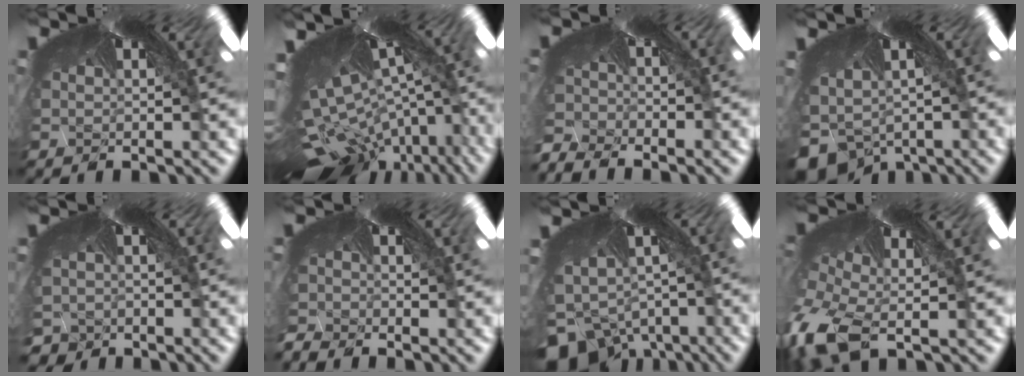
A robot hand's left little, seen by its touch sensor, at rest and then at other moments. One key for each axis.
{"total": 8.5, "fx": -8.5, "fy": 0.2, "fz": 0.1, "tx": -0.046, "ty": -0.096, "tz": -0.094}
{"total": 8.8, "fx": -8.8, "fy": 0.3, "fz": 0.8, "tx": -0.018, "ty": -0.080, "tz": -0.113}
{"total": 7.4, "fx": -7.3, "fy": 0.9, "fz": -0.9, "tx": -0.024, "ty": -0.093, "tz": -0.075}
{"total": 3.5, "fx": -3.2, "fy": 1.0, "fz": -0.7, "tx": -0.017, "ty": -0.035, "tz": -0.026}
{"total": 5.4, "fx": -5.4, "fy": 0.1, "fz": 0.0, "tx": -0.018, "ty": -0.068, "tz": -0.057}
{"total": 9.2, "fx": -9.1, "fy": 1.3, "fz": -0.6, "tx": -0.014, "ty": -0.094, "tz": -0.111}
{"total": 9.6, "fx": -9.4, "fy": 0.9, "fz": 1.6, "tx": -0.112, "ty": -0.103, "tz": -0.125}